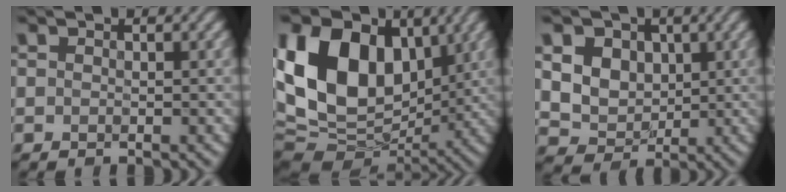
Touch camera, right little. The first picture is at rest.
{"total": 16.4, "force": [3.0, 11.4, 11.3], "torque": [-0.232, 0.013, 0.049]}
{"total": 6.2, "force": [1.7, 5.2, 3.0], "torque": [-0.078, 0.002, 0.031]}